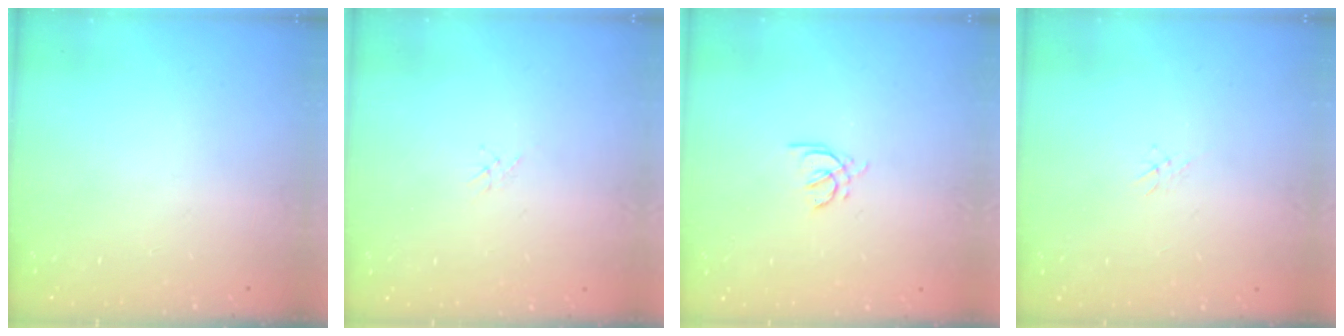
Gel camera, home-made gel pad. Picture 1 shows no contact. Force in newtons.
{"total": 1.3, "press": 1.2, "slide": 0.3}
{"total": 2.8, "press": 2.7, "slide": 0.8}
{"total": 1.2, "press": 1.1, "slide": 0.3}